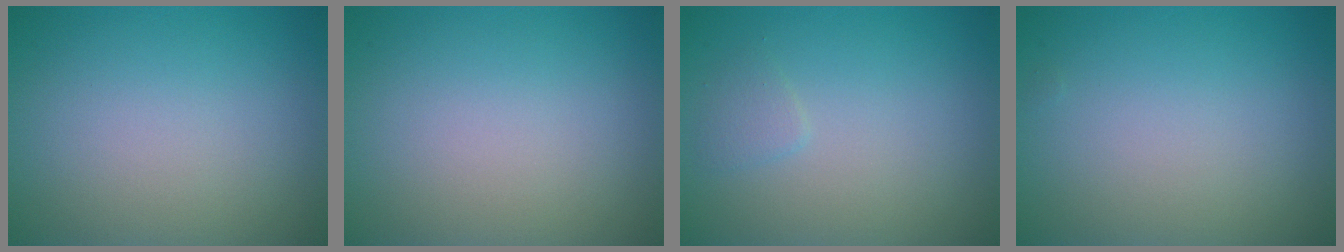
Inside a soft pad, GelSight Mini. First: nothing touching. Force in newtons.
{"total": 0.0}
{"total": 0.9, "press": 0.9, "slide": 0.1}
{"total": 0.0}